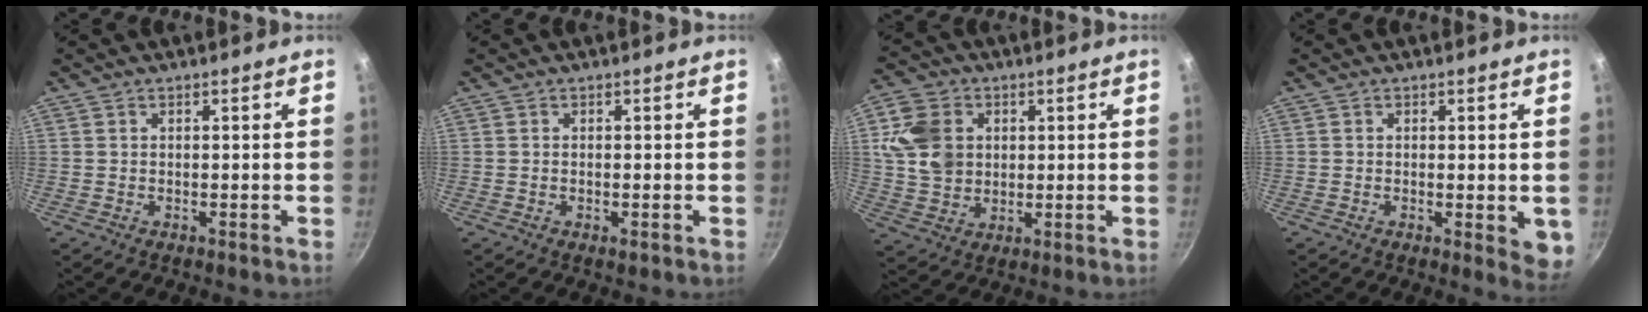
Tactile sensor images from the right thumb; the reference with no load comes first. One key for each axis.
{"total": 0.8, "fx": -0.2, "fy": 0.3, "fz": 0.7, "tx": -0.013, "ty": -0.001, "tz": -0.004}
{"total": 11.1, "fx": 2.4, "fy": 9.0, "fz": 6.0, "tx": -0.088, "ty": -0.001, "tz": 0.046}
{"total": 4.9, "fx": -0.7, "fy": 1.8, "fz": 4.5, "tx": -0.053, "ty": -0.014, "tz": -0.009}